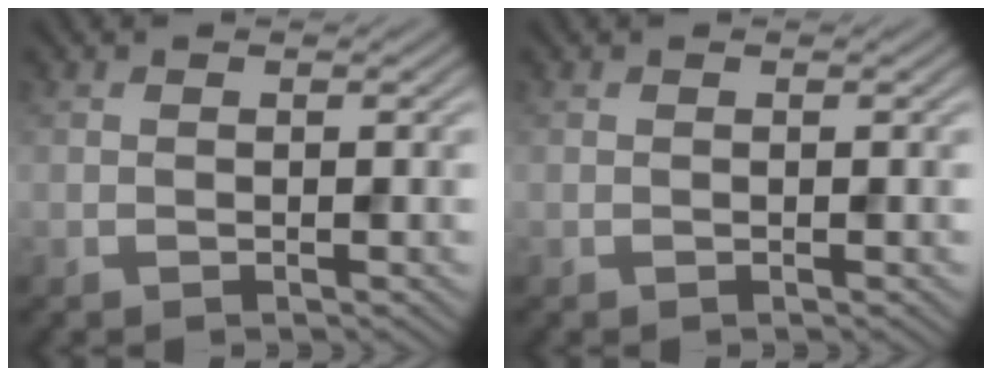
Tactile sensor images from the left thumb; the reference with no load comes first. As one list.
[{"total": 0.0}]